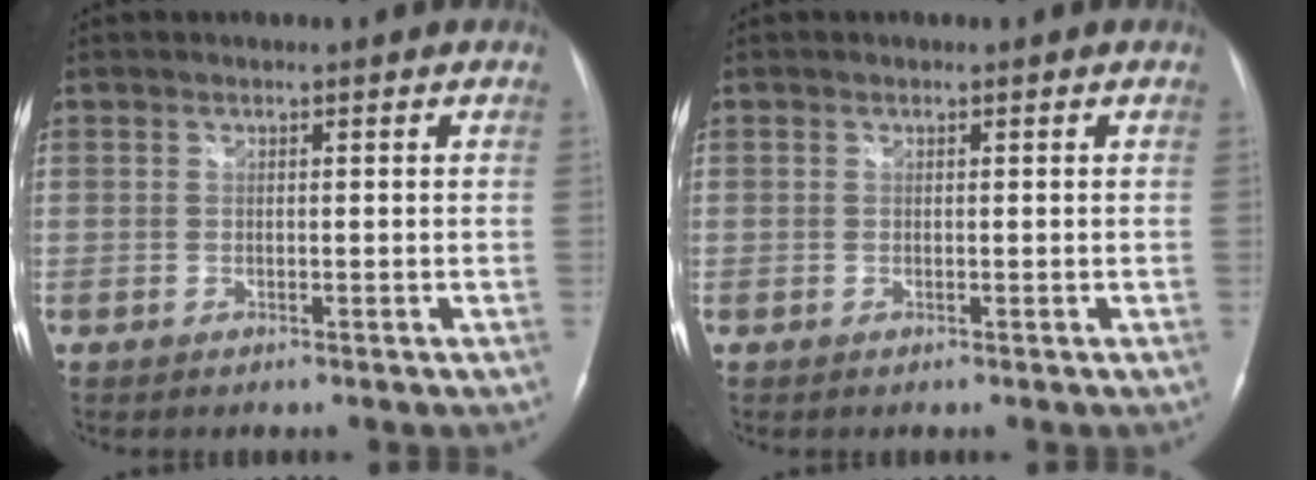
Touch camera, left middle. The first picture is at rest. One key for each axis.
{"total": 0.0}